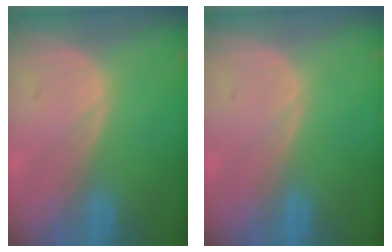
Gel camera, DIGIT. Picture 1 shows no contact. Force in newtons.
{"total": 0.0}